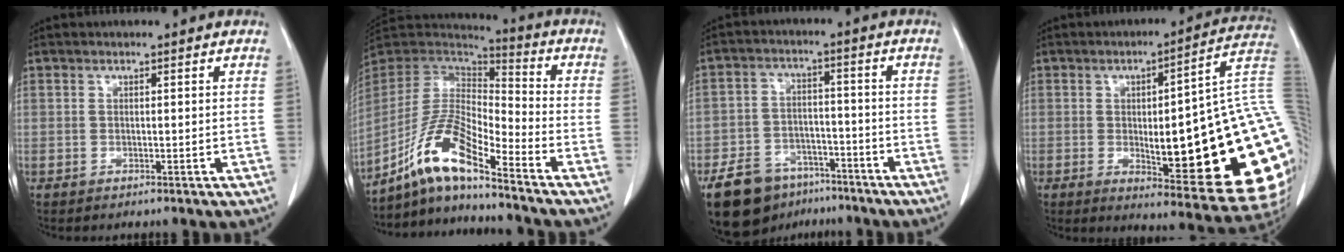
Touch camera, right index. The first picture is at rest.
{"total": 12.8, "force": [-8.7, 1.5, 9.2], "torque": [-0.191, 0.008, -0.168]}
{"total": 11.8, "force": [-8.4, 6.8, 4.7], "torque": [-0.078, 0.010, -0.136]}
{"total": 29.3, "force": [-2.0, 5.5, 28.7], "torque": [-0.269, 0.016, -0.016]}